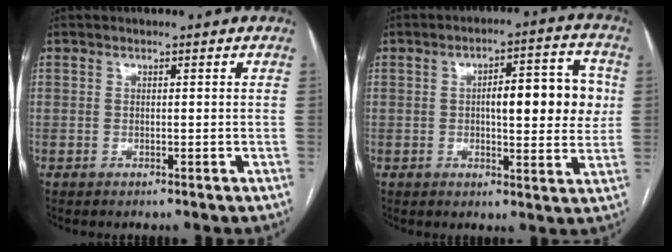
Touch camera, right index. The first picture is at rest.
{"total": 11.7, "force": [1.3, 3.3, 11.1], "torque": [-0.147, 0.024, 0.017]}